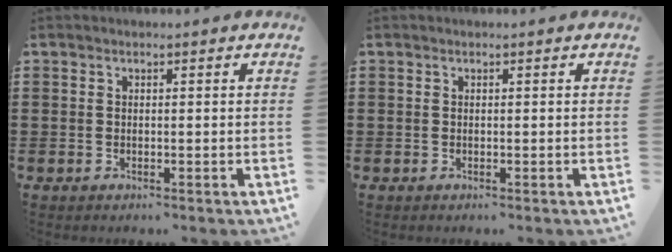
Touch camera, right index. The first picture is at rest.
{"total": 0.0}